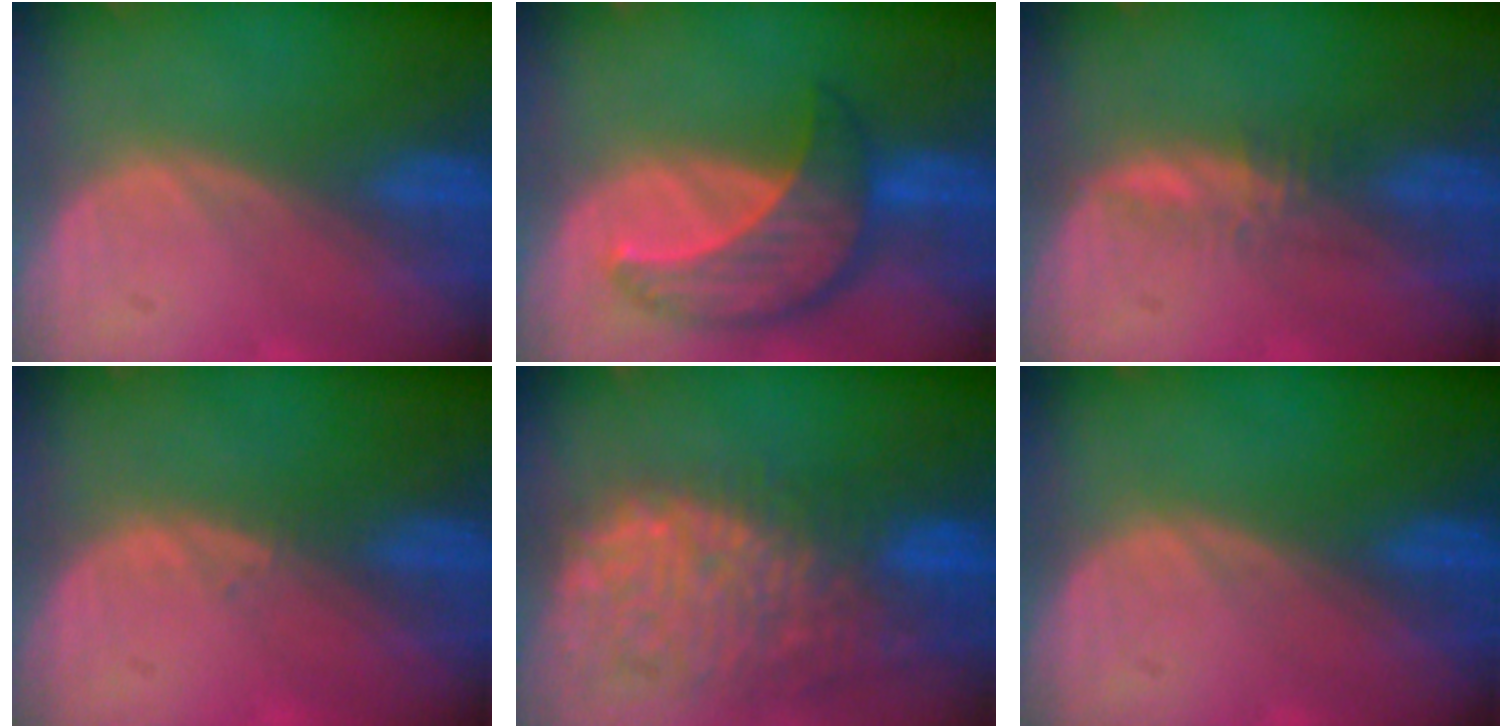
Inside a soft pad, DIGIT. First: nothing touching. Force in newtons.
{"total": 8.4, "press": 7.6, "slide": 3.6}
{"total": 2.0, "press": 1.8, "slide": 0.6}
{"total": 0.6, "press": 0.5, "slide": 0.4}
{"total": 13.8, "press": 11.6, "slide": 7.5}
{"total": 0.0}